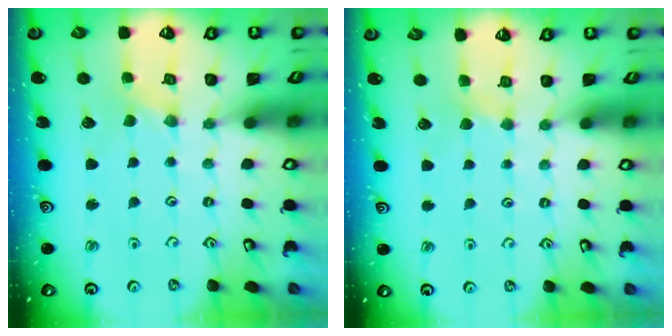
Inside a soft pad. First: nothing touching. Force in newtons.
{"total": 2.0, "press": 2.0, "slide": 0.3}